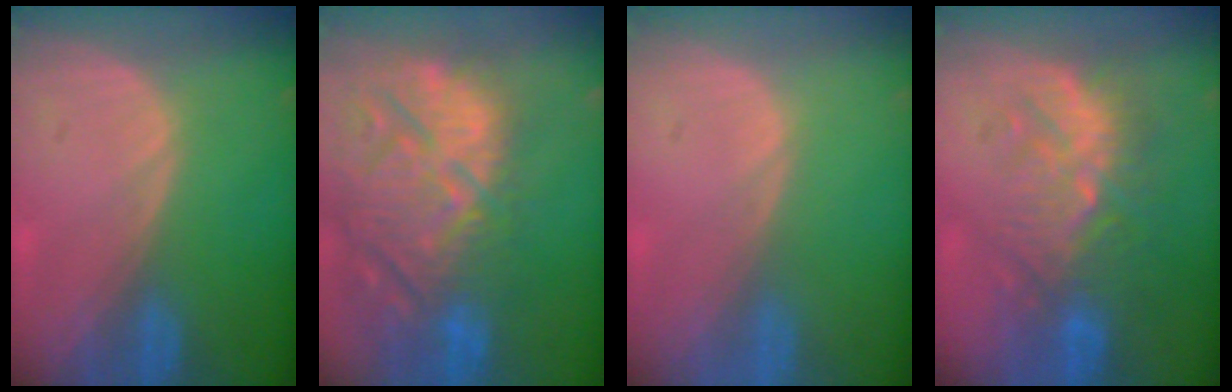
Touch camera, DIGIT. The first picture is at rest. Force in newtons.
{"total": 15.3, "press": 13.0, "slide": 8.1}
{"total": 0.0}
{"total": 9.1, "press": 8.9, "slide": 1.6}